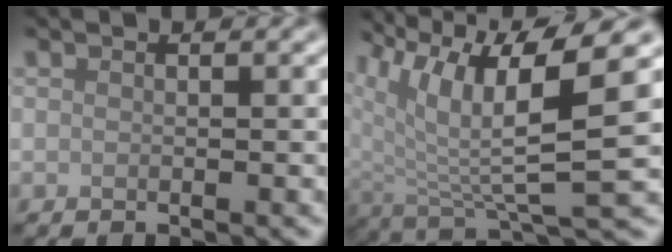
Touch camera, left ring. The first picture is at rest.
{"total": 9.3, "force": [3.7, 2.8, 8.1], "torque": [-0.158, -0.004, 0.074]}